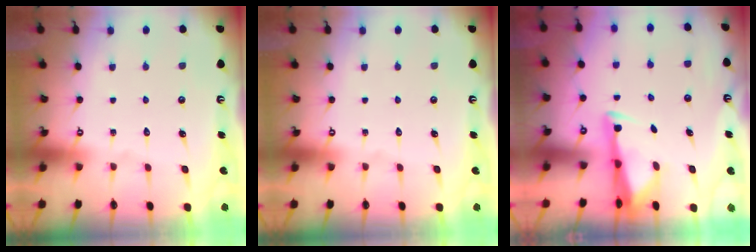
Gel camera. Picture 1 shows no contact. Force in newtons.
{"total": 0.0}
{"total": 3.3, "press": 3.2, "slide": 0.9}